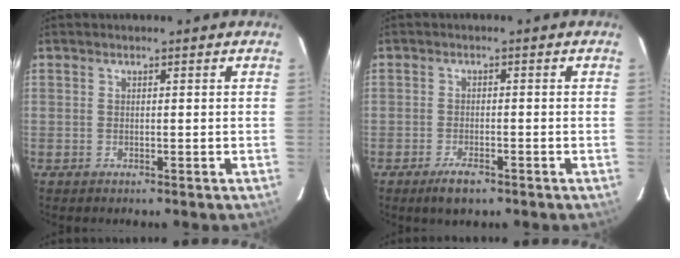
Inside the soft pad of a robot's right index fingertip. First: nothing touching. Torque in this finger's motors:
{"motor_torque": [0.25, -0.27, 0.11, 0.00]}